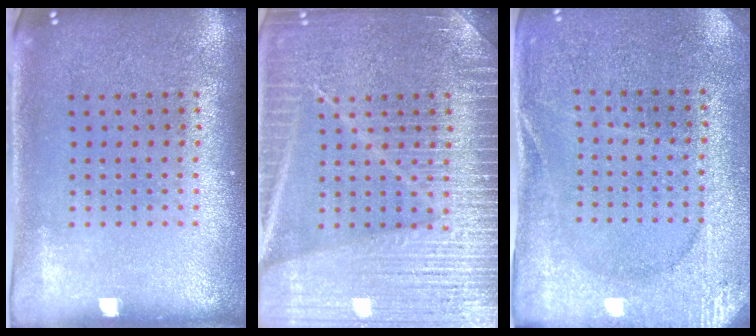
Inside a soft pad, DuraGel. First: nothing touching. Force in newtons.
{"total": 6.8, "press": 6.7, "slide": 0.9}
{"total": 2.7, "press": 2.7, "slide": 0.3}